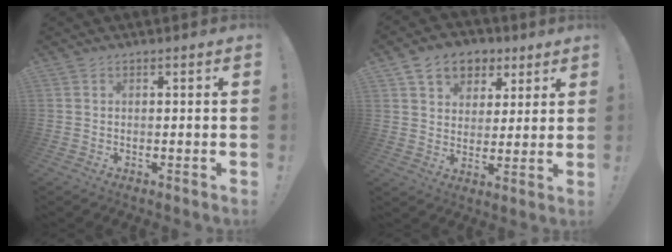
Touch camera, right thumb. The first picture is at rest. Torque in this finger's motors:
{"motor_torque": [0.05, 0.06, 0.35, 0.34, 0.00]}